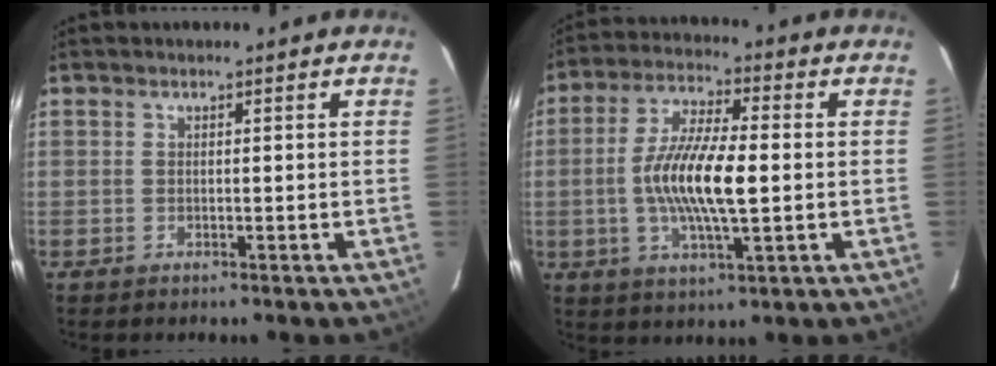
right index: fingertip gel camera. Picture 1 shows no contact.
{"total": 12.7, "force": [-0.9, 3.2, 12.2], "torque": [-0.239, 0.002, -0.017]}